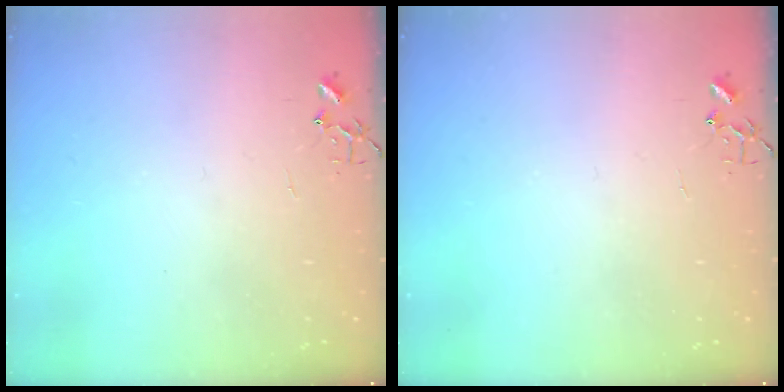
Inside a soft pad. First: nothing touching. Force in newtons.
{"total": 0.0}